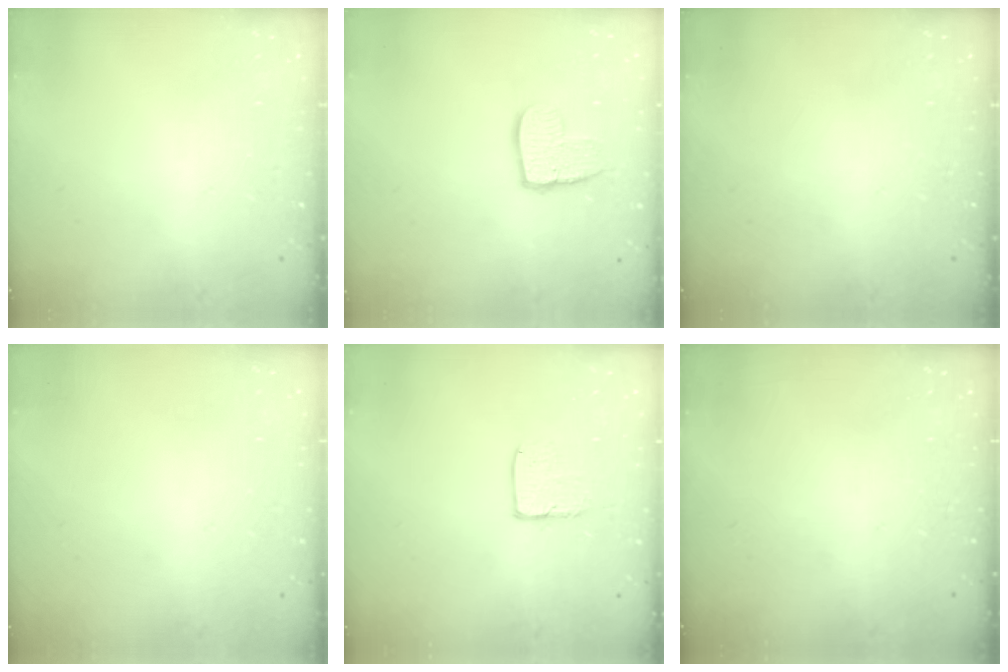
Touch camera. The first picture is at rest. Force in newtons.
{"total": 9.2, "press": 9.2, "slide": 0.6}
{"total": 0.0}
{"total": 0.0}
{"total": 3.8, "press": 3.8, "slide": 0.3}
{"total": 0.0}